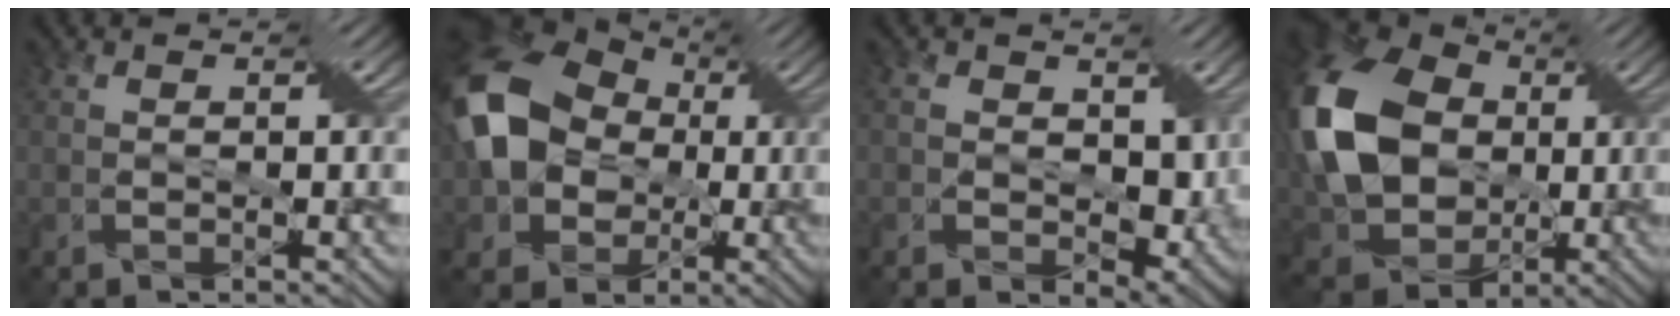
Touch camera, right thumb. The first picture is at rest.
{"total": 14.7, "force": [1.1, 11.7, 8.8], "torque": [-0.202, -0.007, 0.011]}
{"total": 5.9, "force": [0.5, 4.3, 4.0], "torque": [-0.075, -0.012, 0.007]}
{"total": 16.8, "force": [1.3, 13.1, 10.4], "torque": [-0.268, -0.013, 0.016]}